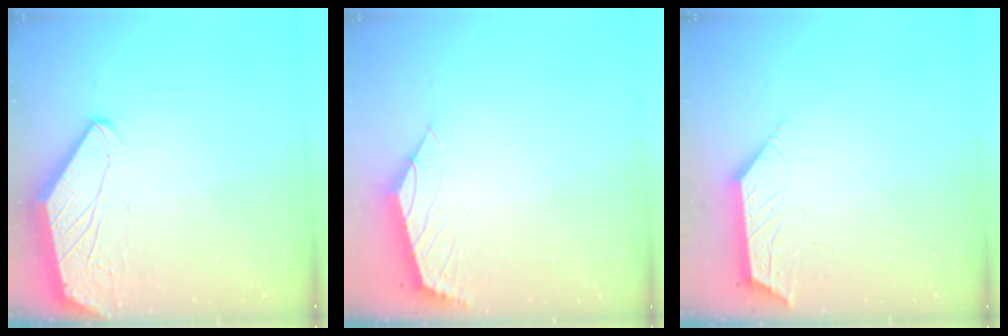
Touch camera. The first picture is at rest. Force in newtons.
{"total": 1.4, "press": 1.3, "slide": 0.5}
{"total": 2.2, "press": 2.2, "slide": 0.5}